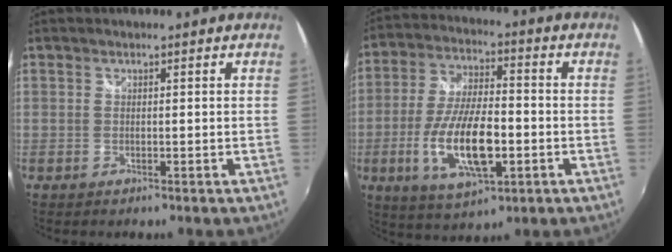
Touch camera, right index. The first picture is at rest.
{"total": 15.5, "force": [-4.3, 5.7, 13.8], "torque": [-0.279, -0.011, -0.074]}